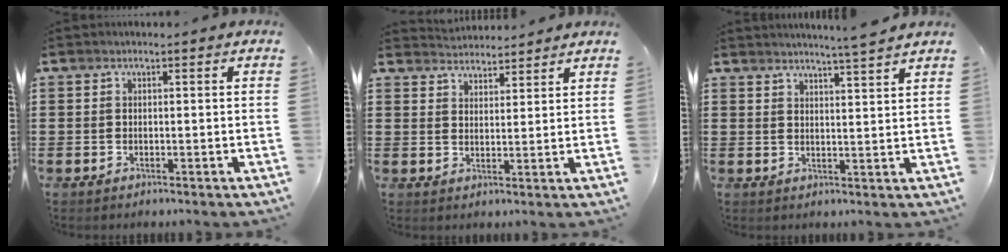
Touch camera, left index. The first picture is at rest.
{"total": 3.0, "force": [2.9, 0.1, -0.7], "torque": [0.003, -0.012, 0.055]}
{"total": 3.6, "force": [3.4, -1.1, 0.6], "torque": [-0.023, -0.017, 0.060]}